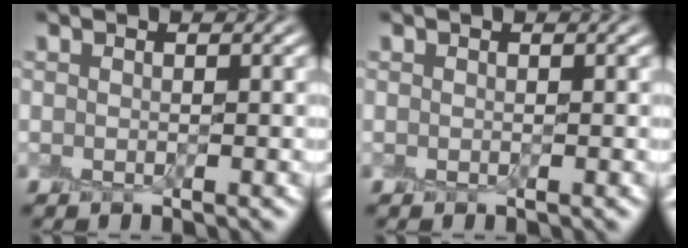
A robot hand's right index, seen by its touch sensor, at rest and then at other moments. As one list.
[{"total": 0.0}]